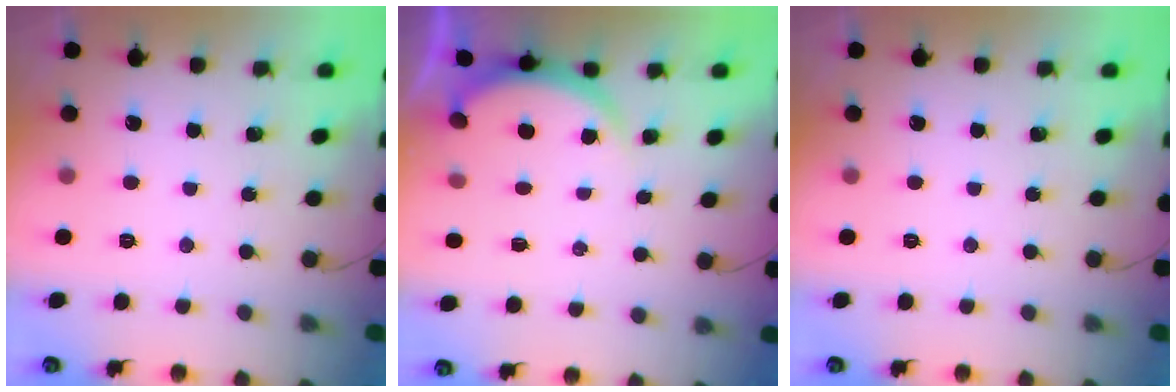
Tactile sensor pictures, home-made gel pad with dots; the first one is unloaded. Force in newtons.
{"total": 2.9, "press": 2.8, "slide": 0.5}
{"total": 0.0}